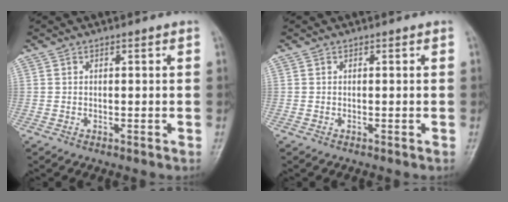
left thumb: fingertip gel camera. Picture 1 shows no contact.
{"total": 0.0}